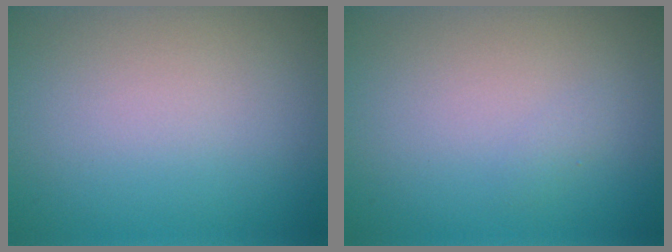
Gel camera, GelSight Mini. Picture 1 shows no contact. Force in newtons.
{"total": 0.5, "press": 0.5, "slide": 0.0}